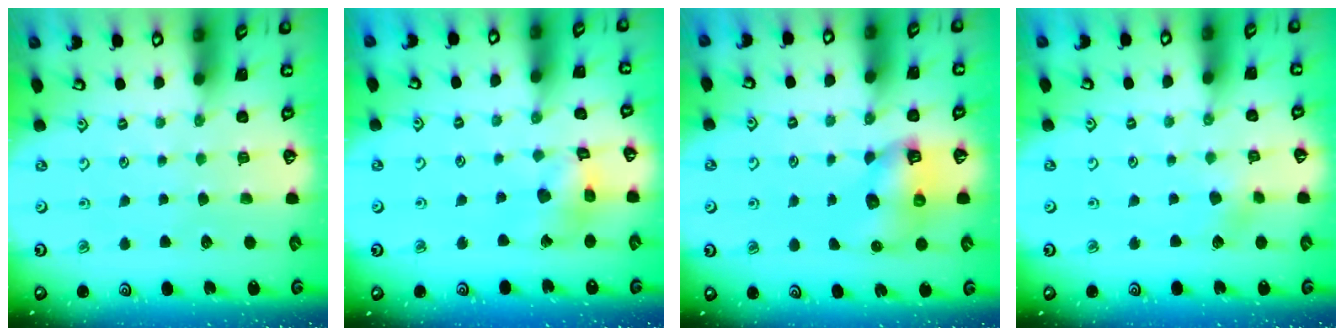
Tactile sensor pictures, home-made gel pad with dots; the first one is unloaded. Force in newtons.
{"total": 10.1, "press": 10.0, "slide": 1.2}
{"total": 7.7, "press": 7.7, "slide": 0.8}
{"total": 2.5, "press": 2.5, "slide": 0.3}